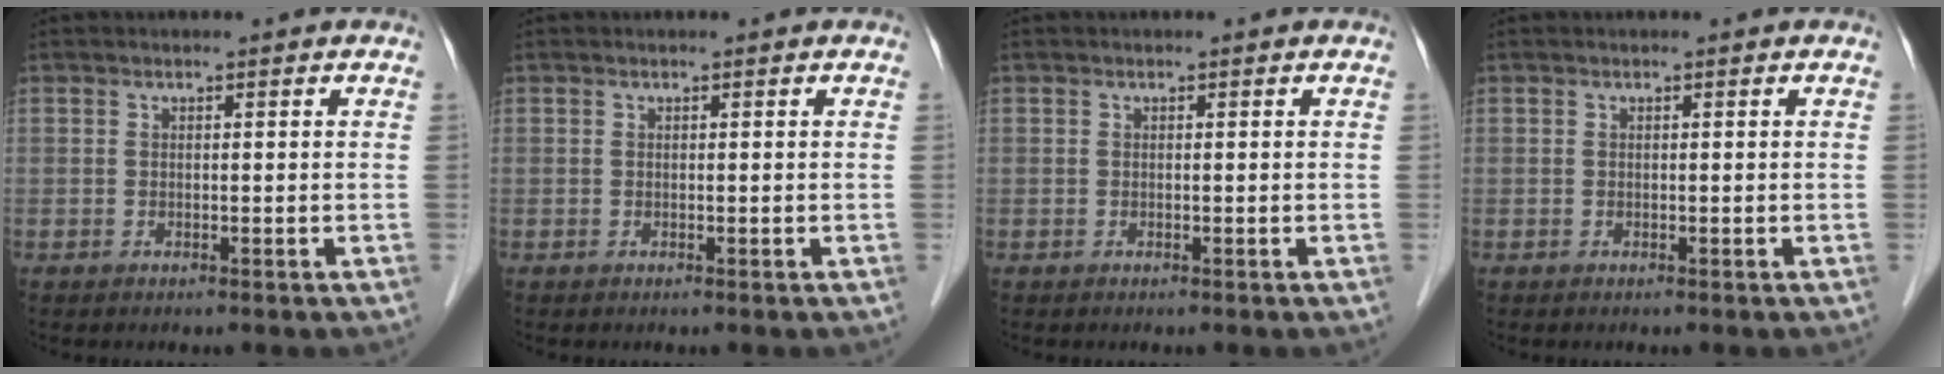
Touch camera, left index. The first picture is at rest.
{"total": 0.0}
{"total": 0.0}
{"total": 0.0}